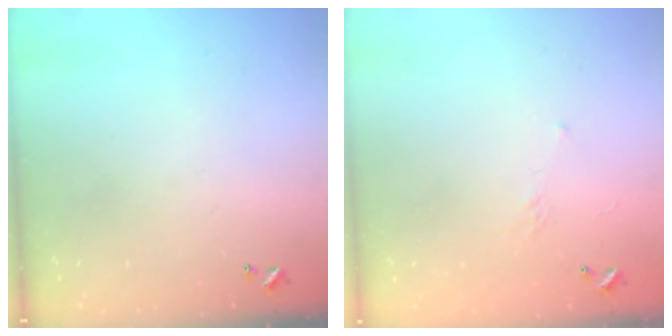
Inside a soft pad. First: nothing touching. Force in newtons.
{"total": 5.7, "press": 5.6, "slide": 1.1}